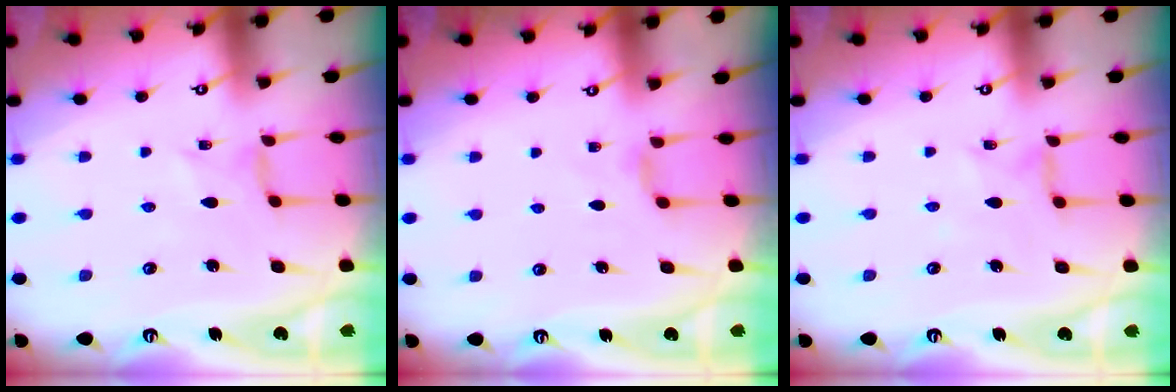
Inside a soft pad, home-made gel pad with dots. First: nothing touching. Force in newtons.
{"total": 2.7, "press": 2.7, "slide": 0.3}
{"total": 2.2, "press": 2.2, "slide": 0.3}